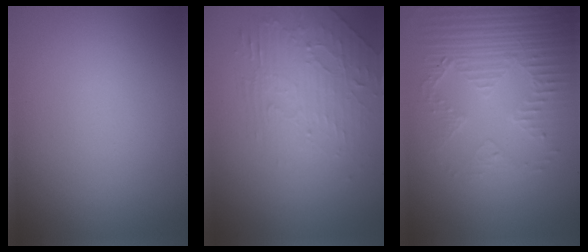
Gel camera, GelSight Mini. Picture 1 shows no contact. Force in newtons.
{"total": 2.2, "press": 1.5, "slide": 1.7}
{"total": 5.2, "press": 3.4, "slide": 3.9}